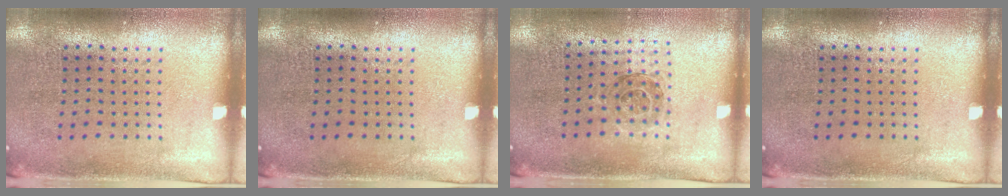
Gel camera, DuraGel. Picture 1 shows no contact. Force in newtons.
{"total": 0.0}
{"total": 1.0, "press": 1.0, "slide": 0.1}
{"total": 0.0}